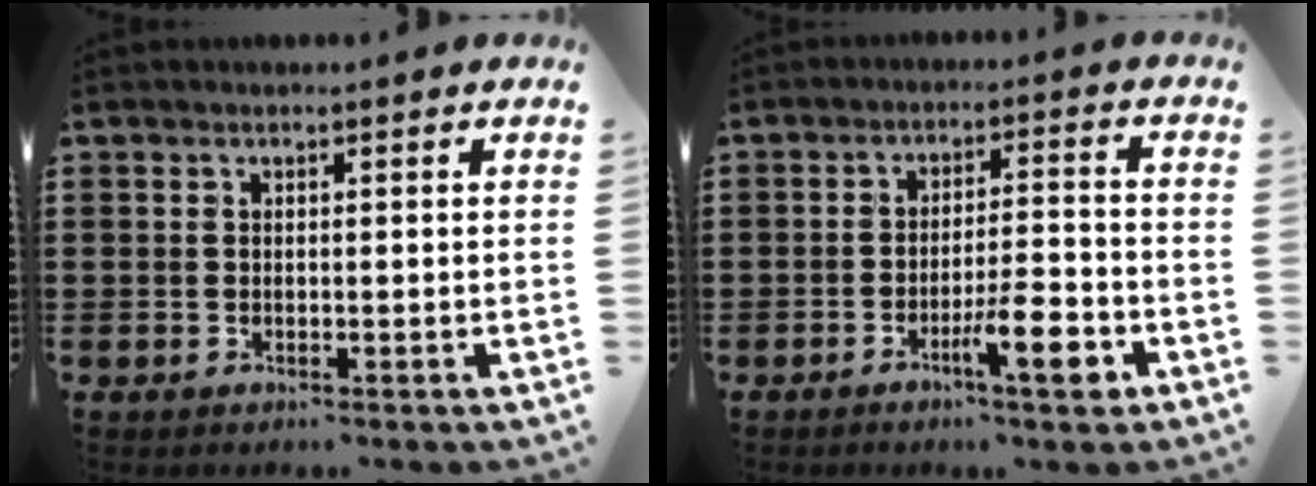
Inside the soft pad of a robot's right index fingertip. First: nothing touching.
{"total": 7.6, "force": [-4.0, 1.4, 6.3], "torque": [-0.108, -0.002, -0.068]}